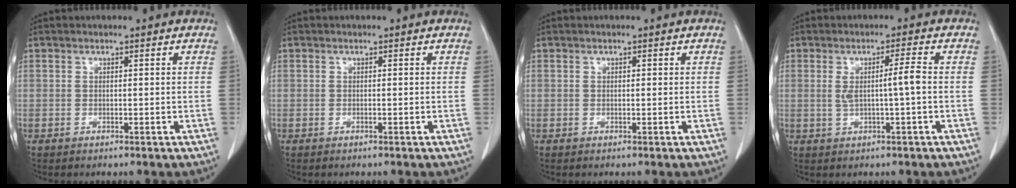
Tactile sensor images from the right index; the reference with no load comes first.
{"total": 0.0}
{"total": 0.0}
{"total": 4.0, "force": [0.0, -0.3, 4.0], "torque": [-0.073, 0.003, 0.005]}